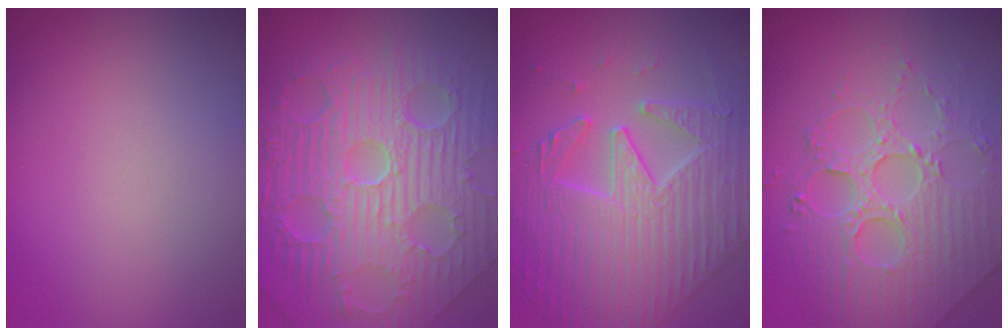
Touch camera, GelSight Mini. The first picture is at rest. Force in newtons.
{"total": 11.5, "press": 7.5, "slide": 8.7}
{"total": 5.8, "press": 5.3, "slide": 2.5}
{"total": 5.1, "press": 4.9, "slide": 1.2}